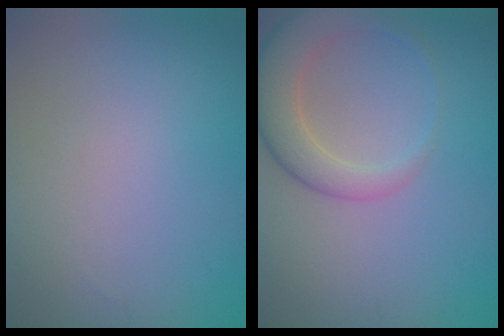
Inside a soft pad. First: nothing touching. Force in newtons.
{"total": 4.8, "press": 4.8, "slide": 0.4}